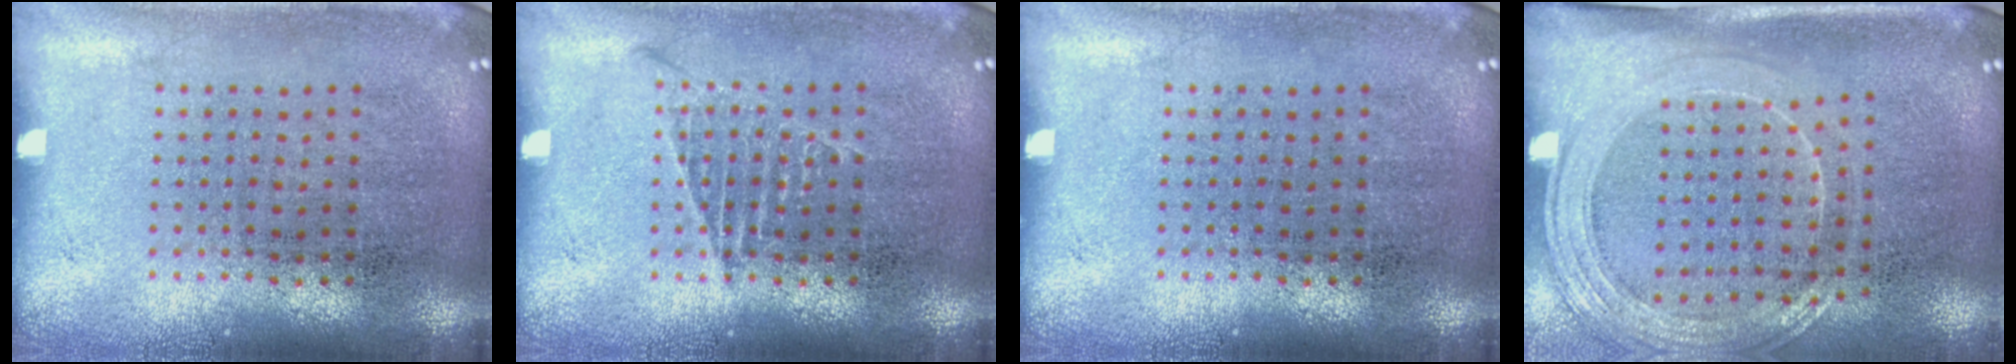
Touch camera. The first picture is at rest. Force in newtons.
{"total": 1.0, "press": 1.0, "slide": 0.2}
{"total": 0.0}
{"total": 1.9, "press": 1.7, "slide": 0.9}